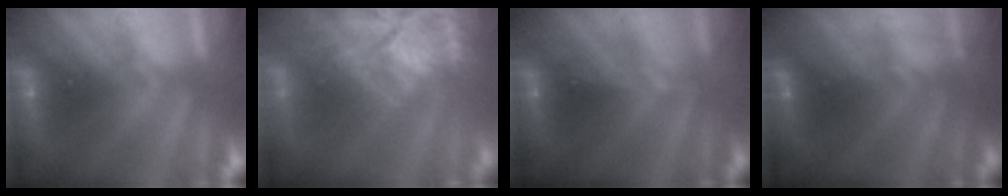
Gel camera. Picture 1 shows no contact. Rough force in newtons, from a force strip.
{"total": 7.6}
{"total": 2.9}
{"total": 2.8}